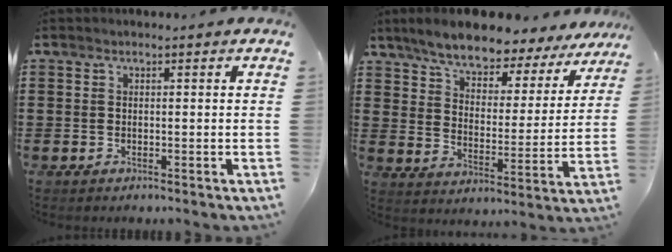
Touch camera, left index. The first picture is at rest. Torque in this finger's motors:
{"motor_torque": [1.75, -0.38, 1.05, 0.21]}